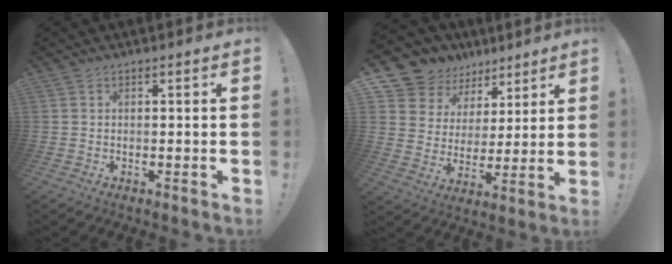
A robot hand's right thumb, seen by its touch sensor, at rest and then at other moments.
{"total": 10.9, "force": [7.5, 7.7, 1.9], "torque": [-0.040, -0.061, 0.151]}